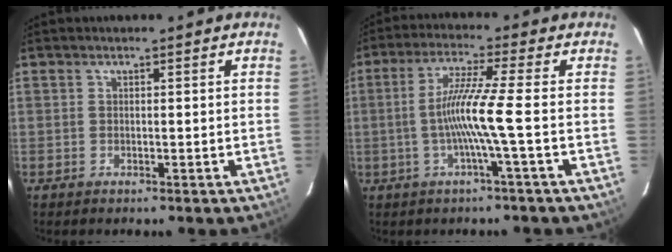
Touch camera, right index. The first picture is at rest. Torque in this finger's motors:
{"motor_torque": [1.07, -0.33, 0.69, 0.16]}